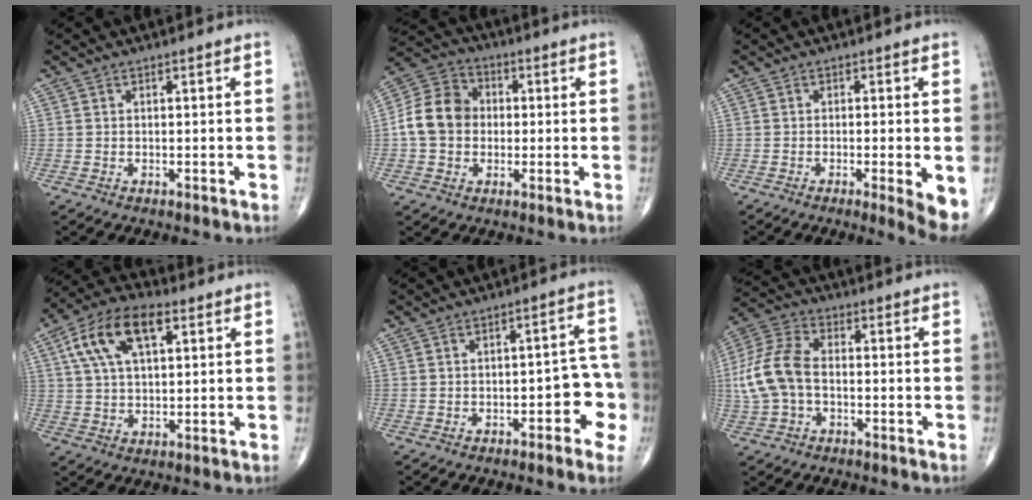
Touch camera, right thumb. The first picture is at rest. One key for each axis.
{"total": 11.0, "fx": -0.2, "fy": 9.1, "fz": 6.1, "tx": -0.097, "ty": 0.029, "tz": -0.013}
{"total": 5.9, "fx": -1.7, "fy": 0.8, "fz": 5.7, "tx": -0.081, "ty": -0.016, "tz": -0.028}
{"total": 13.3, "fx": 5.1, "fy": 6.6, "fz": 10.4, "tx": -0.190, "ty": 0.014, "tz": 0.087}
{"total": 7.5, "fx": -2.7, "fy": 3.4, "fz": 6.1, "tx": -0.037, "ty": 0.034, "tz": -0.035}
{"total": 11.6, "fx": -1.0, "fy": 7.3, "fz": 8.9, "tx": -0.199, "ty": 0.031, "tz": -0.026}